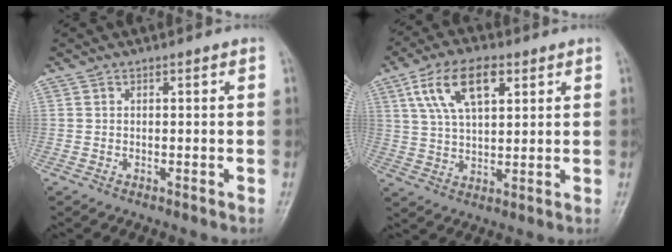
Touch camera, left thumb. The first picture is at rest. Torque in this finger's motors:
{"motor_torque": [0.31, 0.37, 1.36, -0.64, 0.16]}